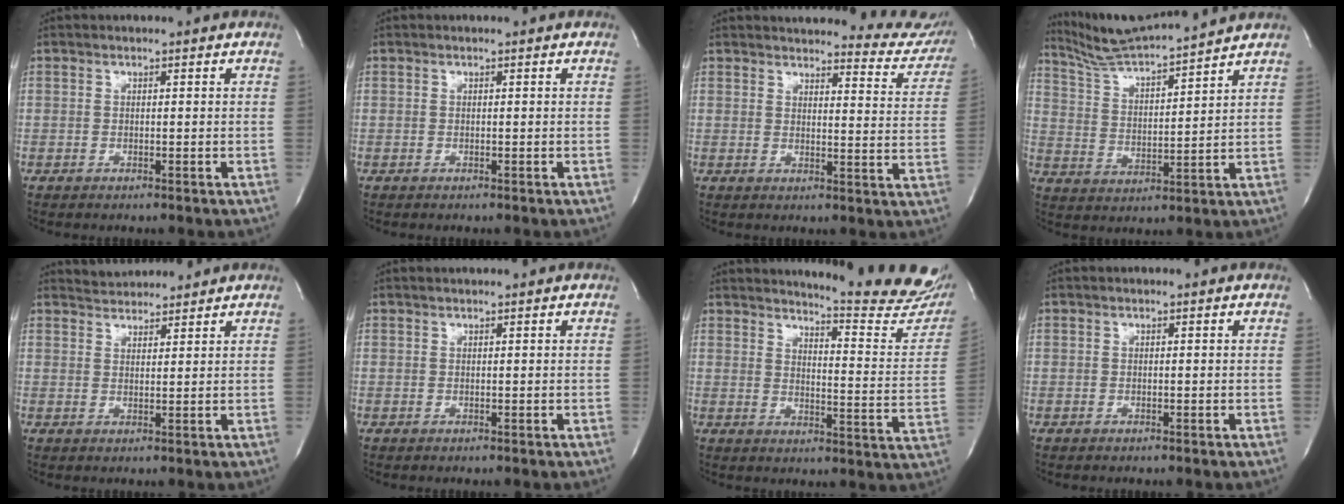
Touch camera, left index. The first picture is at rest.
{"total": 0.0}
{"total": 16.5, "force": [15.9, 3.0, 3.0], "torque": [-0.009, -0.073, 0.153]}
{"total": 13.0, "force": [12.3, -0.9, 4.1], "torque": [-0.085, 0.012, 0.212]}
{"total": 4.2, "force": [4.2, 0.6, 0.1], "torque": [-0.008, 0.022, 0.070]}
{"total": 1.2, "force": [1.1, 0.0, 0.4], "torque": [-0.008, 0.014, 0.023]}
{"total": 19.2, "force": [18.0, 0.7, 6.8], "torque": [-0.093, -0.112, 0.206]}
{"total": 0.0}